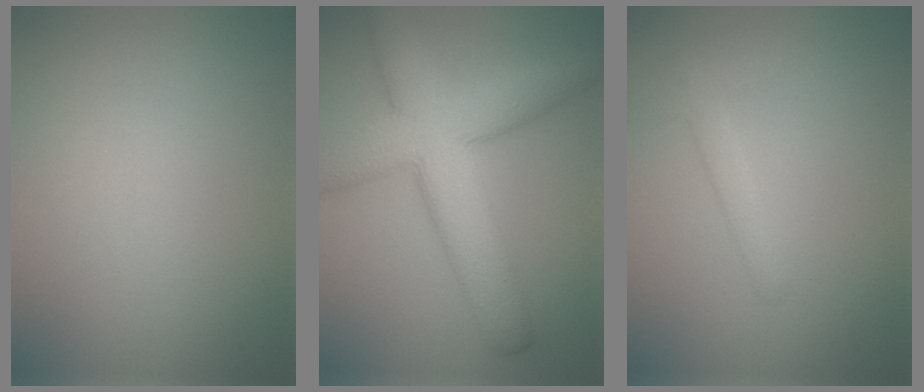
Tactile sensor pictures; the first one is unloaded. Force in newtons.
{"total": 9.4, "press": 9.4, "slide": 0.2}
{"total": 1.6, "press": 1.6, "slide": 0.1}